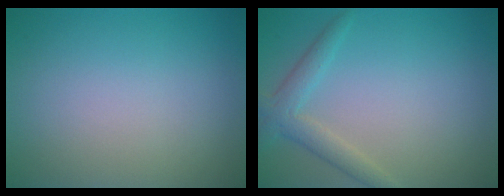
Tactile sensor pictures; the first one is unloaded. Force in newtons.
{"total": 2.6, "press": 2.5, "slide": 0.1}